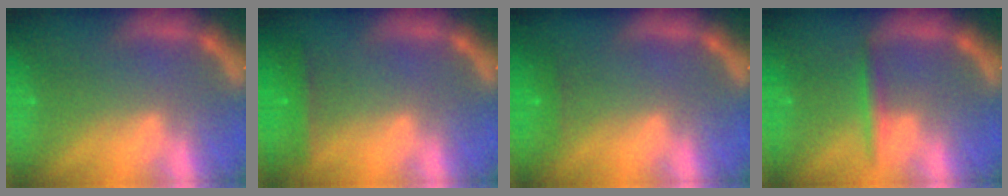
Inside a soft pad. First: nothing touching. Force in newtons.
{"total": 1.9}
{"total": 0.9}
{"total": 1.9}